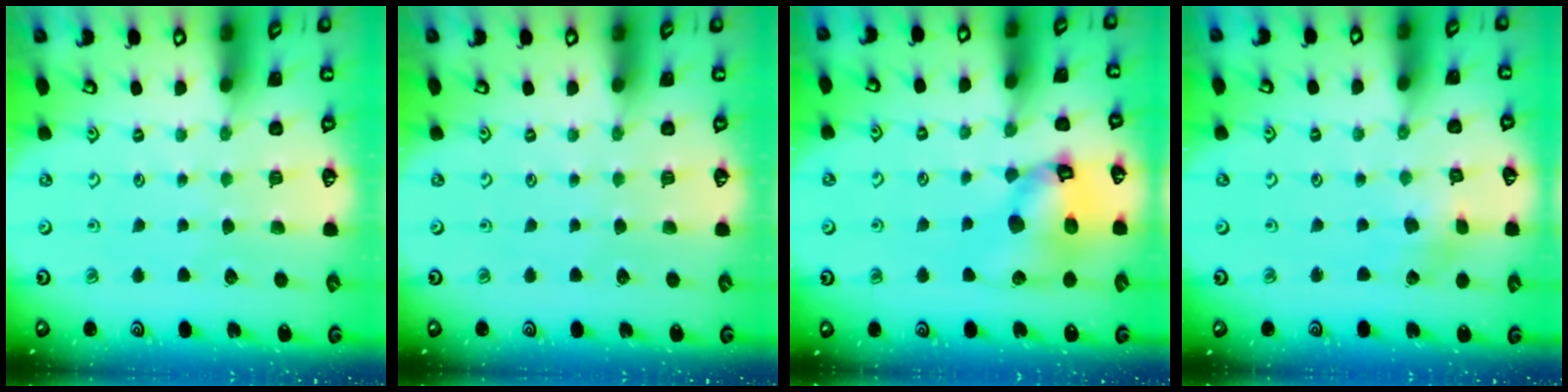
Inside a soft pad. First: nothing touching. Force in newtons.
{"total": 0.0}
{"total": 13.5, "press": 13.3, "slide": 1.7}
{"total": 2.6, "press": 2.6, "slide": 0.4}